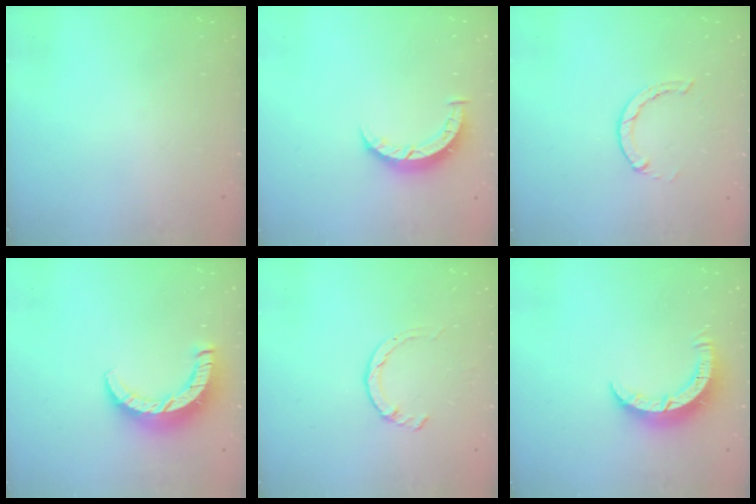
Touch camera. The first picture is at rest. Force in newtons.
{"total": 5.1, "press": 5.1, "slide": 0.5}
{"total": 1.3, "press": 1.2, "slide": 0.3}
{"total": 9.4, "press": 9.4, "slide": 0.8}
{"total": 1.4, "press": 1.3, "slide": 0.3}
{"total": 8.2, "press": 8.2, "slide": 0.2}